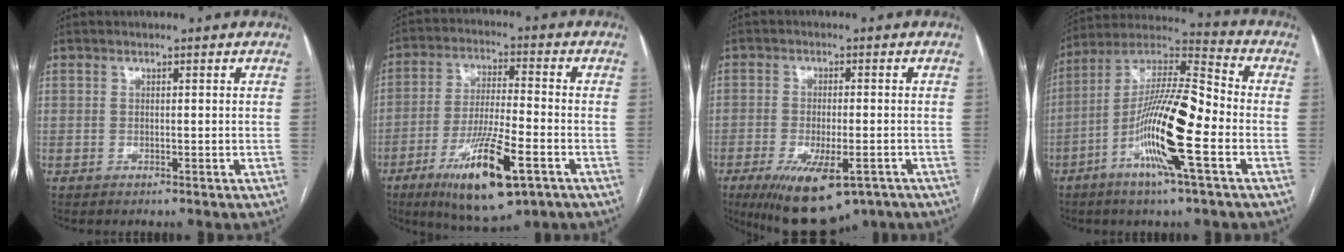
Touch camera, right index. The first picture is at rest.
{"total": 15.0, "force": [-7.2, 2.9, 12.8], "torque": [-0.238, -0.023, -0.115]}
{"total": 12.6, "force": [-7.4, 4.4, 9.2], "torque": [-0.153, -0.020, -0.107]}
{"total": 16.7, "force": [-5.3, 1.2, 15.8], "torque": [-0.303, 0.000, -0.102]}